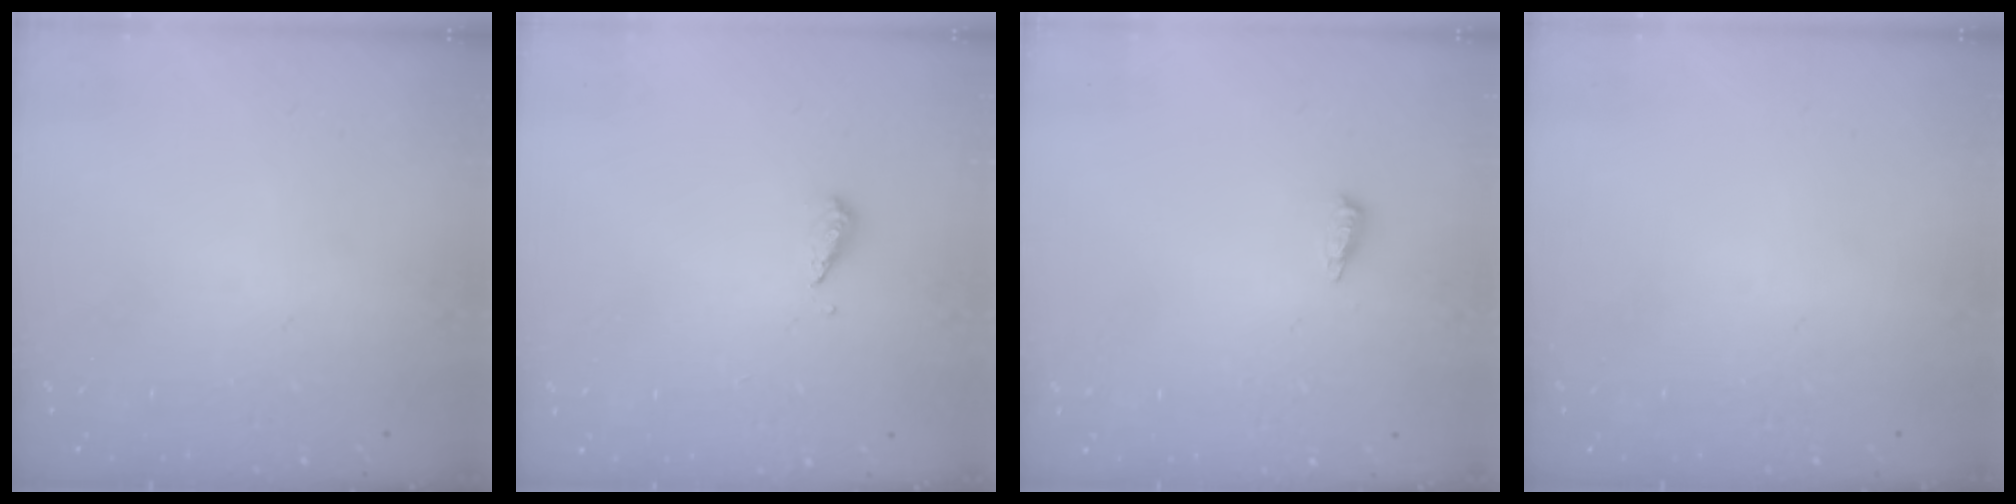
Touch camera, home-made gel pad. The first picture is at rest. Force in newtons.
{"total": 4.4, "press": 4.4, "slide": 0.5}
{"total": 4.9, "press": 4.8, "slide": 1.2}
{"total": 0.0}